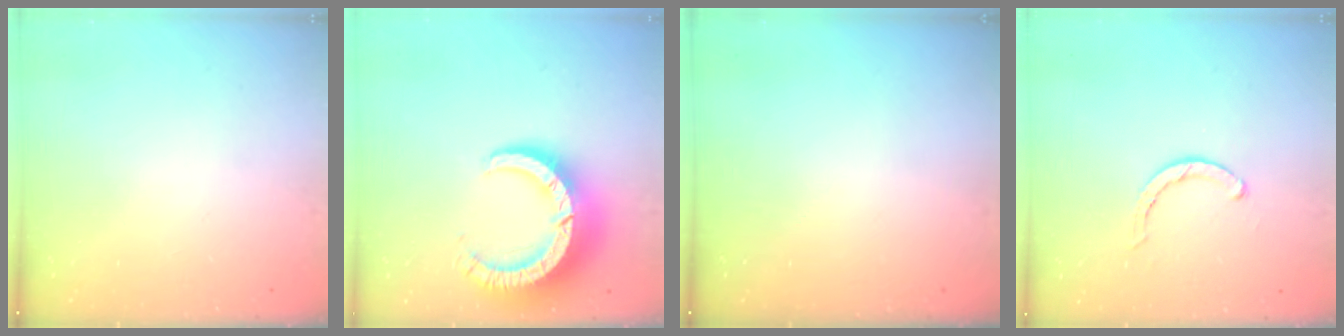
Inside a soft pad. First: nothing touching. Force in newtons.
{"total": 13.2, "press": 13.2, "slide": 1.3}
{"total": 0.0}
{"total": 2.8, "press": 2.8, "slide": 0.2}